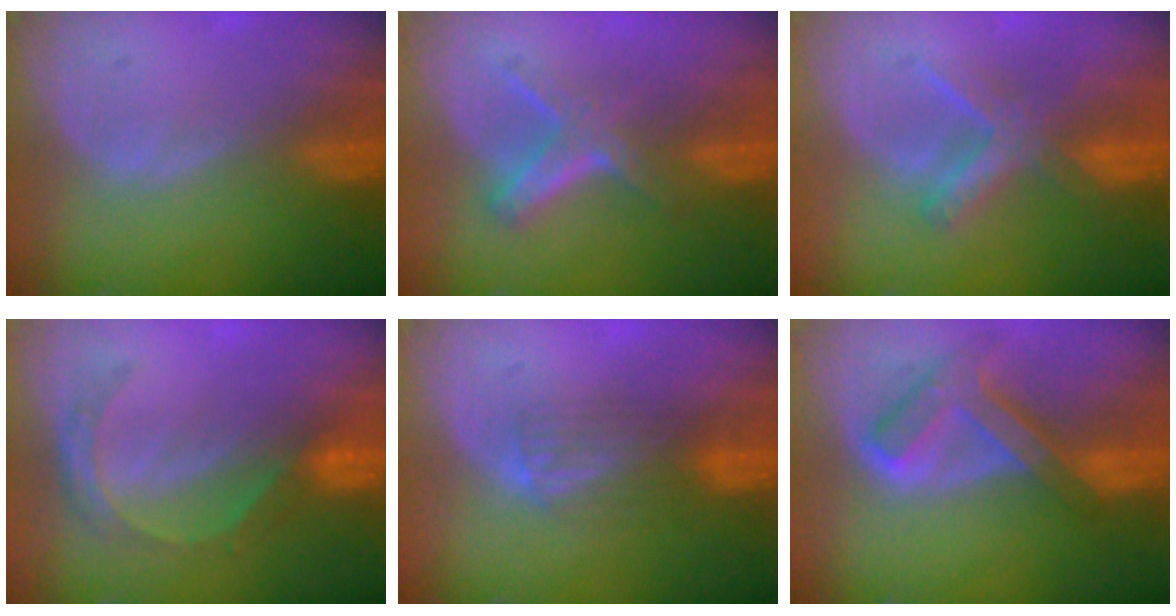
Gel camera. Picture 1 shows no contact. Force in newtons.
{"total": 6.0, "press": 5.1, "slide": 3.2}
{"total": 5.5, "press": 5.5, "slide": 0.7}
{"total": 5.5, "press": 4.7, "slide": 2.7}
{"total": 3.7, "press": 3.5, "slide": 1.1}
{"total": 7.7, "press": 6.5, "slide": 4.1}